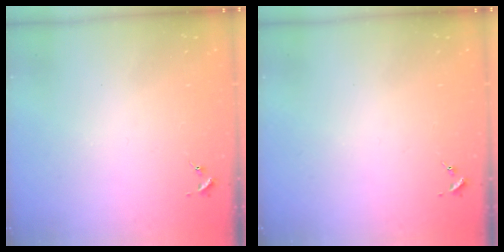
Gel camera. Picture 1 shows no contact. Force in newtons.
{"total": 0.0}